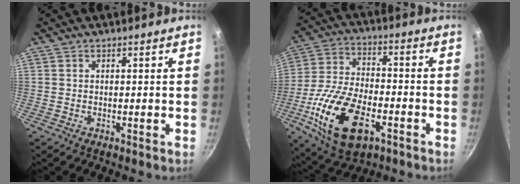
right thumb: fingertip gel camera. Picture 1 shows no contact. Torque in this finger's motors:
{"motor_torque": [0.54, 0.51, 1.34, -1.42, 0.48]}